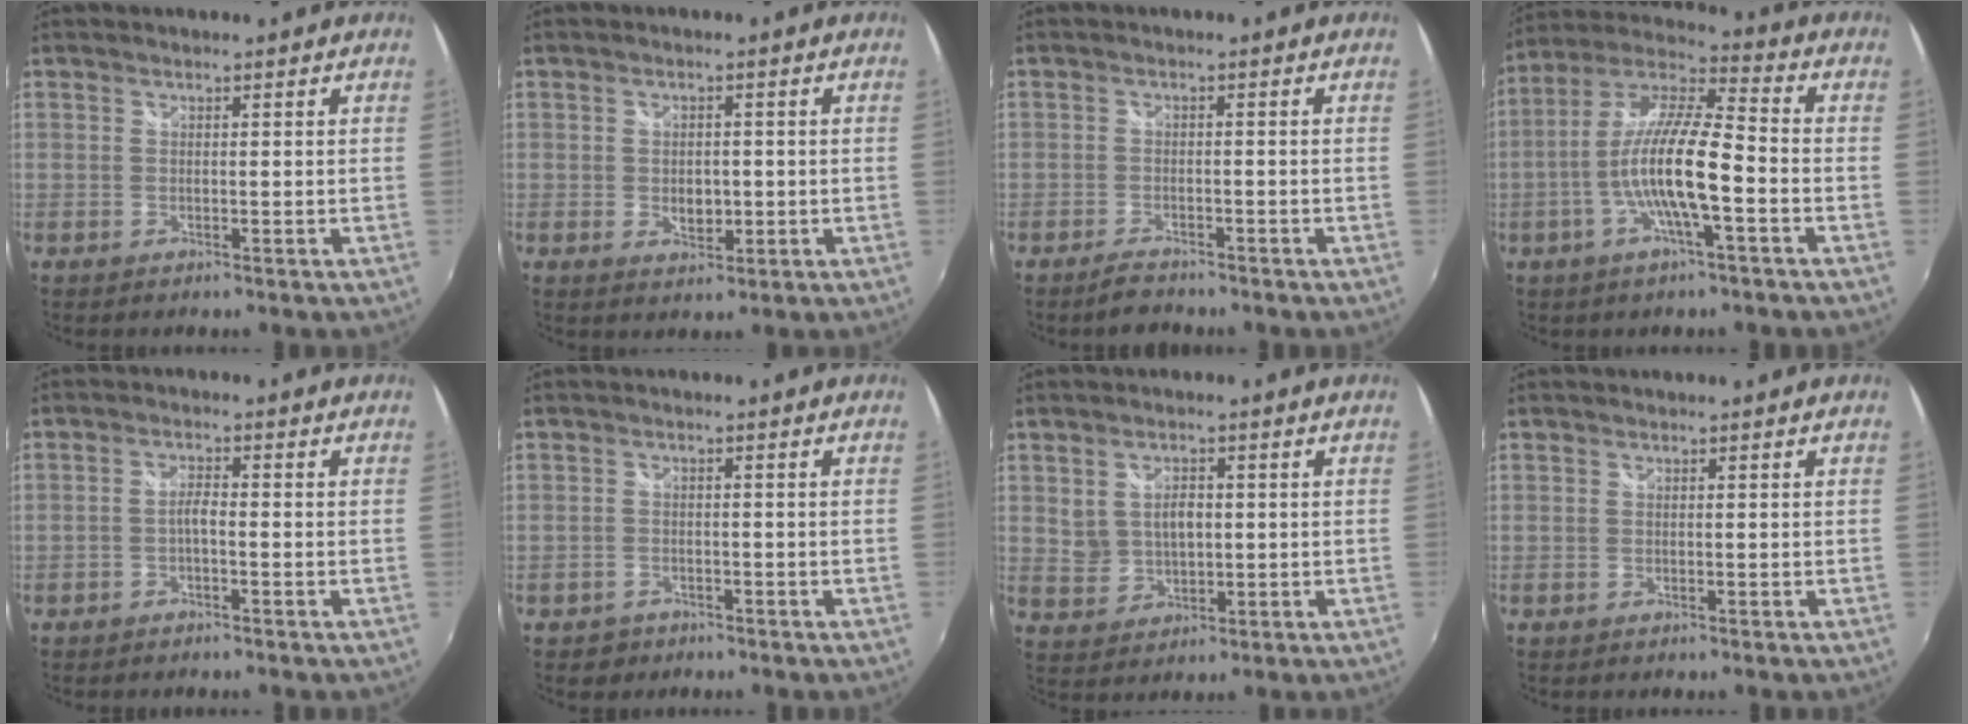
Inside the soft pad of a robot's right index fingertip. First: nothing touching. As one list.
[{"total": 3.8, "force": [-0.6, 2.7, 2.6], "torque": [-0.042, -0.002, -0.007]}, {"total": 3.0, "force": [-2.7, 1.0, 1.0], "torque": [-0.031, 0.002, -0.048]}, {"total": 13.6, "force": [-3.8, 2.1, 12.9], "torque": [-0.248, 0.003, -0.075]}, {"total": 2.1, "force": [-1.1, 0.5, 1.7], "torque": [-0.039, 0.007, -0.022]}, {"total": 3.2, "force": [-2.0, 2.5, 0.4], "torque": [-0.020, 0.003, -0.029]}, {"total": 5.9, "force": [1.0, 4.3, 4.0], "torque": [-0.068, 0.002, 0.029]}, {"total": 0.0}]